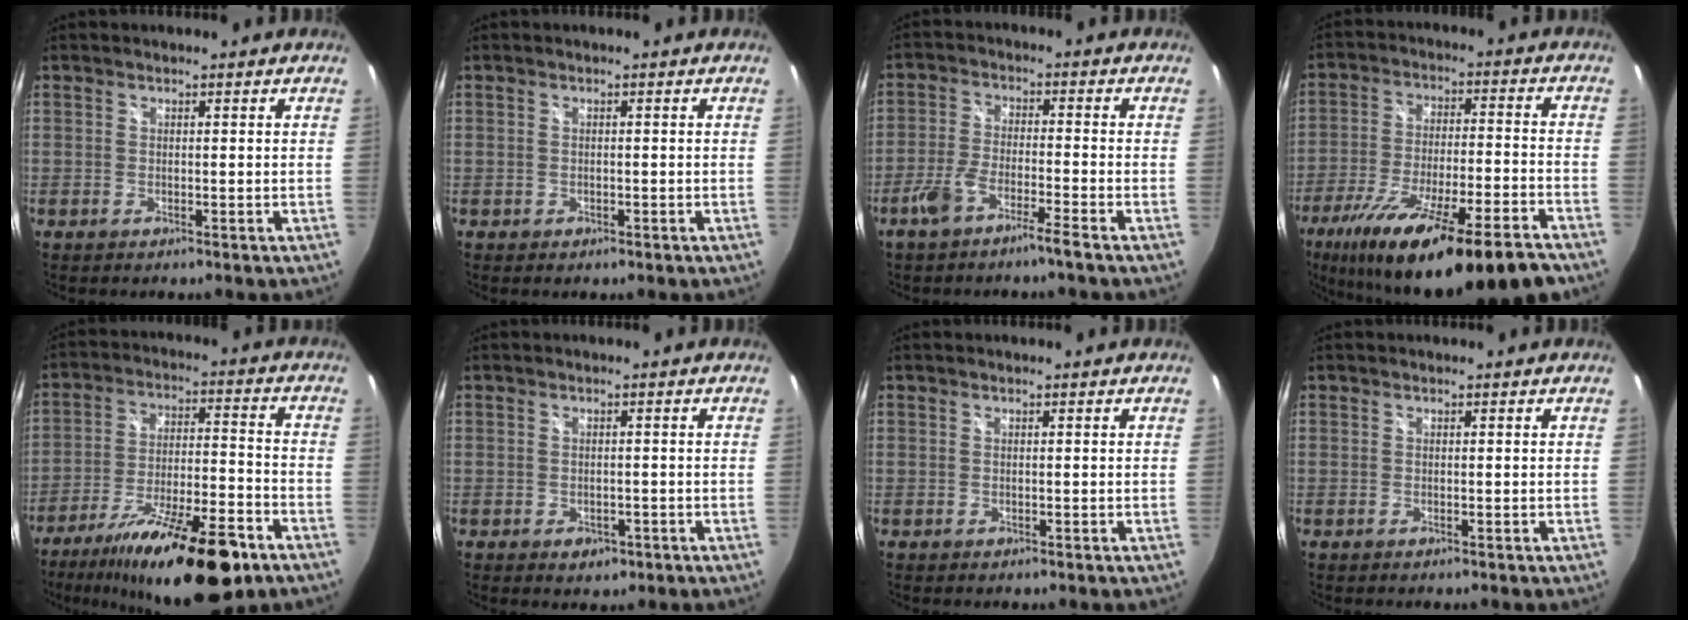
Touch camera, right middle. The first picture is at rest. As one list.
[{"total": 0.8, "force": [-0.4, 0.6, 0.2], "torque": [-0.004, -0.001, -0.006]}, {"total": 6.0, "force": [-4.3, 0.2, 4.2], "torque": [-0.105, -0.001, -0.085]}, {"total": 24.3, "force": [-18.0, 3.9, 15.9], "torque": [-0.276, -0.050, -0.279]}, {"total": 22.4, "force": [-15.5, 5.4, 15.3], "torque": [-0.266, -0.028, -0.241]}, {"total": 3.1, "force": [-1.5, 2.2, 1.6], "torque": [-0.030, -0.005, -0.016]}, {"total": 0.0}, {"total": 0.0}]